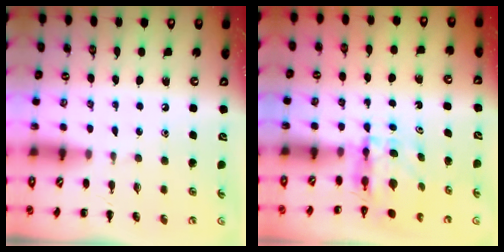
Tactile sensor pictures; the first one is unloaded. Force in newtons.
{"total": 3.9, "press": 3.9, "slide": 0.3}